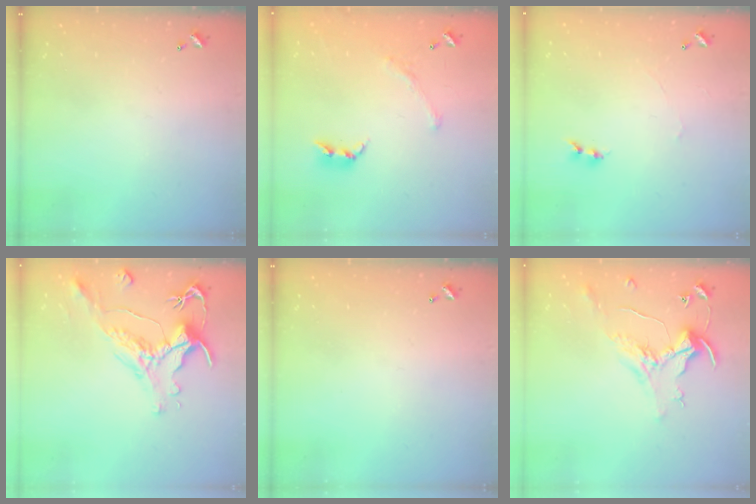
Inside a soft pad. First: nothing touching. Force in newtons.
{"total": 1.6, "press": 1.1, "slide": 1.1}
{"total": 0.0}
{"total": 1.6, "press": 0.9, "slide": 1.3}
{"total": 0.0}
{"total": 0.8, "press": 0.0, "slide": 0.8}